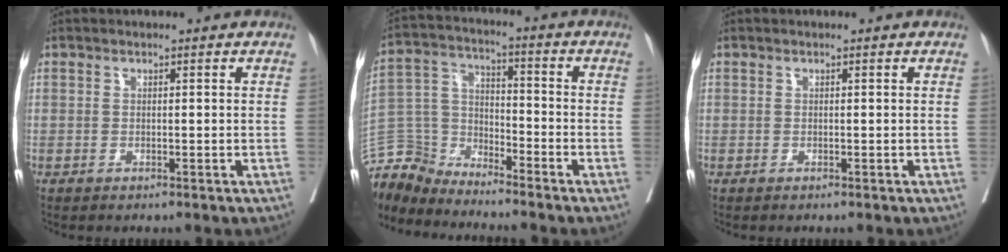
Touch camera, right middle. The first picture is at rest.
{"total": 9.3, "force": [-9.2, 1.2, -0.3], "torque": [0.004, 0.024, -0.186]}
{"total": 0.7, "force": [0.5, -0.5, 0.1], "torque": [-0.002, -0.003, 0.005]}